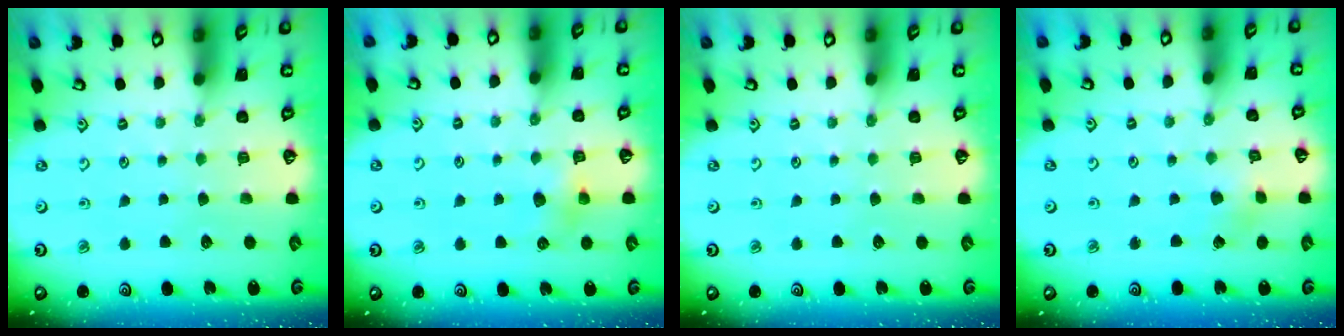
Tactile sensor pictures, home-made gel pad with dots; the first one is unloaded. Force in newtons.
{"total": 5.3, "press": 5.3, "slide": 0.6}
{"total": 0.0}
{"total": 2.0, "press": 2.0, "slide": 0.1}